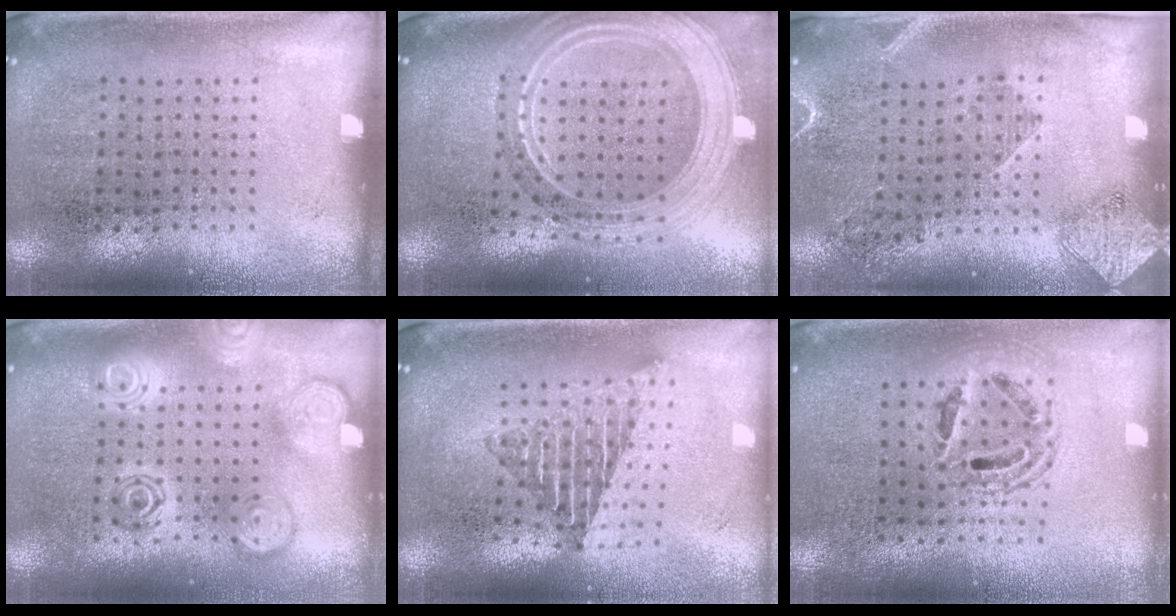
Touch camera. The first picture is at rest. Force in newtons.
{"total": 2.7, "press": 2.3, "slide": 1.4}
{"total": 1.7, "press": 1.4, "slide": 1.0}
{"total": 2.8, "press": 2.8, "slide": 0.3}
{"total": 1.9, "press": 1.5, "slide": 1.2}
{"total": 1.4, "press": 1.2, "slide": 0.6}